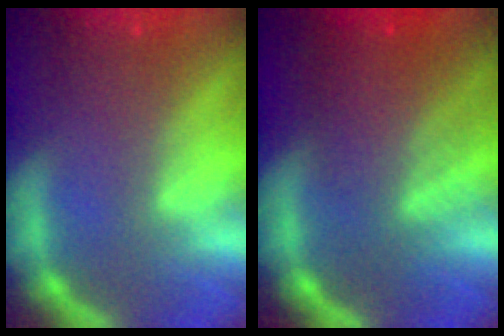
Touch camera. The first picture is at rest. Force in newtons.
{"total": 7.1}